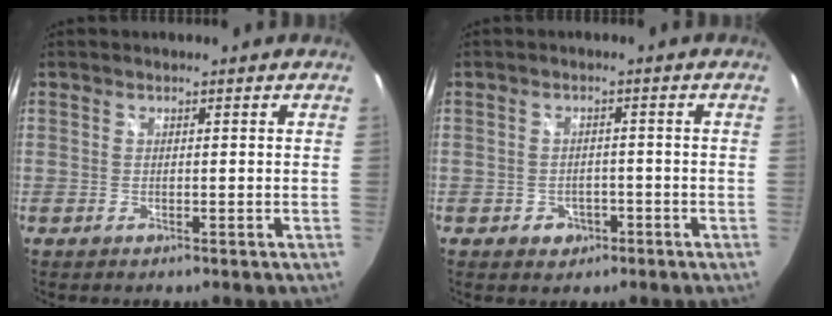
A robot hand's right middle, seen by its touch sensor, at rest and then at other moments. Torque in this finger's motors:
{"motor_torque": [0.33, -0.29, 0.00, 0.00]}